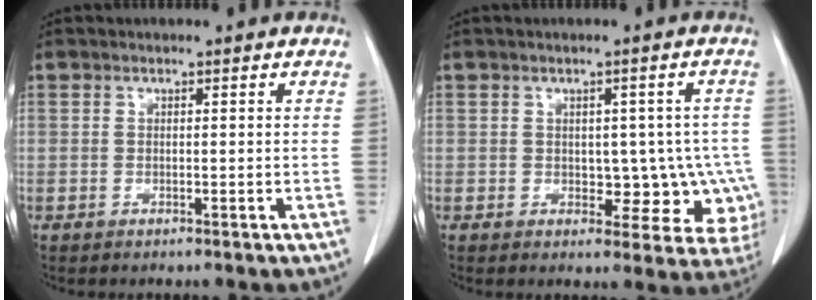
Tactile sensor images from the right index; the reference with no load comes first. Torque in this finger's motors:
{"motor_torque": [-0.07, 0.17, 0.14, 0.00]}